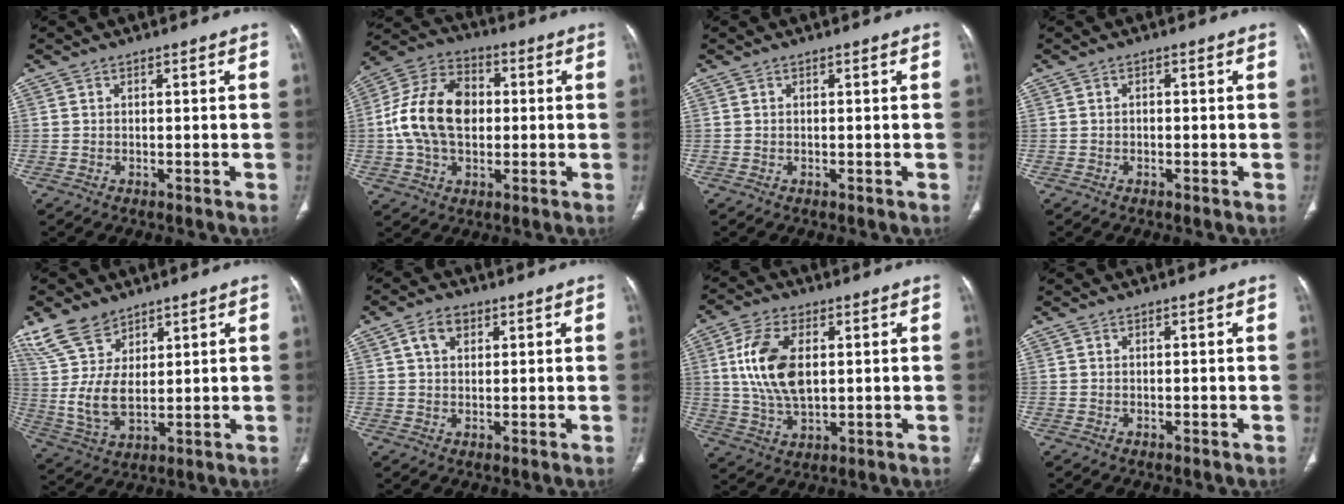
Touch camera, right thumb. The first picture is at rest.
{"total": 15.8, "force": [0.4, 10.9, 11.4], "torque": [-0.196, 0.026, 0.003]}
{"total": 0.0}
{"total": 0.8, "force": [-0.2, 0.6, 0.6], "torque": [-0.005, 0.003, -0.005]}
{"total": 11.3, "force": [7.1, 6.0, 6.3], "torque": [-0.114, -0.032, 0.157]}
{"total": 4.4, "force": [2.0, 2.9, 2.7], "torque": [-0.040, 0.002, 0.037]}
{"total": 12.5, "force": [2.2, 6.8, 10.3], "torque": [-0.204, -0.005, 0.046]}
{"total": 0.0}